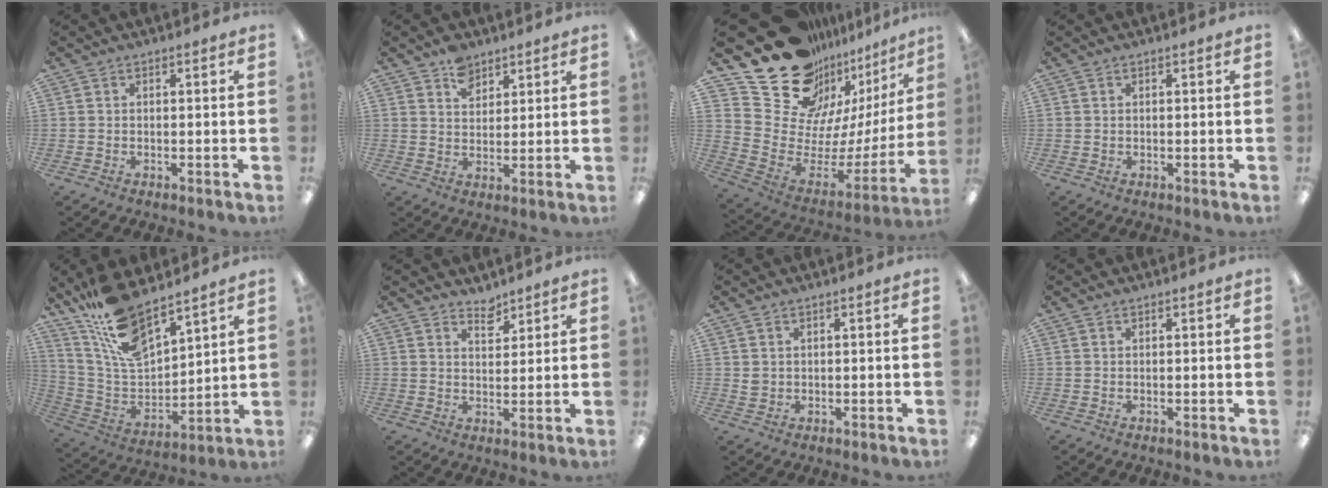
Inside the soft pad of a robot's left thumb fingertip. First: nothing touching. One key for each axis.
{"total": 6.0, "fx": 4.3, "fy": 3.7, "fz": 2.0, "tx": -0.030, "ty": -0.015, "tz": 0.078}
{"total": 23.3, "fx": 16.8, "fy": 13.5, "fz": 8.8, "tx": -0.132, "ty": -0.132, "tz": 0.336}
{"total": 0.6, "fx": 0.4, "fy": 0.3, "fz": 0.1, "tx": -0.002, "ty": 0.004, "tz": 0.007}
{"total": 16.3, "fx": 13.5, "fy": 4.9, "fz": 7.8, "tx": -0.182, "ty": -0.075, "tz": 0.245}
{"total": 4.2, "fx": 3.7, "fy": 1.6, "fz": 0.9, "tx": -0.002, "ty": -0.028, "tz": 0.065}
{"total": 1.8, "fx": 1.0, "fy": 1.4, "fz": 0.5, "tx": -0.004, "ty": -0.001, "tz": 0.017}
{"total": 0.6, "fx": 0.5, "fy": 0.2, "fz": 0.2, "tx": -0.003, "ty": 0.003, "tz": 0.009}